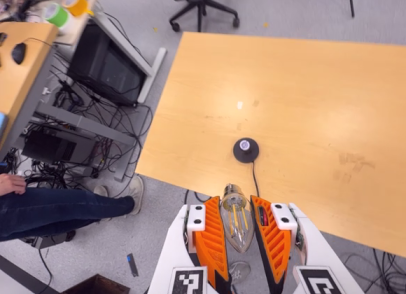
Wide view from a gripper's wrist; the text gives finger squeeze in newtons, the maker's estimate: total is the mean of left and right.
{"total": 15.6, "left": 16.5, "right": 14.7}